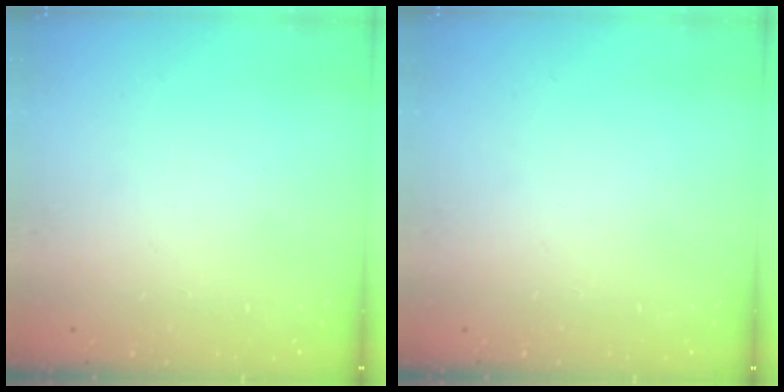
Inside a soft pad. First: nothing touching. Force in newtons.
{"total": 0.0}